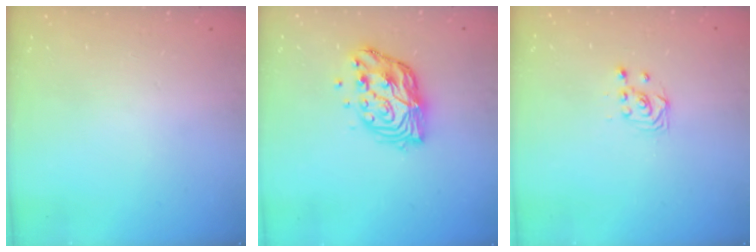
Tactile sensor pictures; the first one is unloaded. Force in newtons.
{"total": 12.0, "press": 11.9, "slide": 1.2}
{"total": 3.9, "press": 3.8, "slide": 0.3}